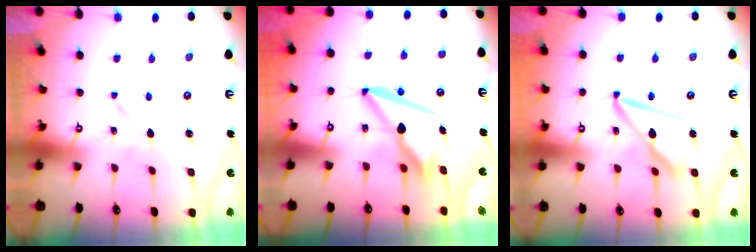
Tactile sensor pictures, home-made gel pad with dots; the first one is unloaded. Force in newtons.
{"total": 10.5, "press": 10.3, "slide": 1.7}
{"total": 13.6, "press": 13.6, "slide": 1.4}